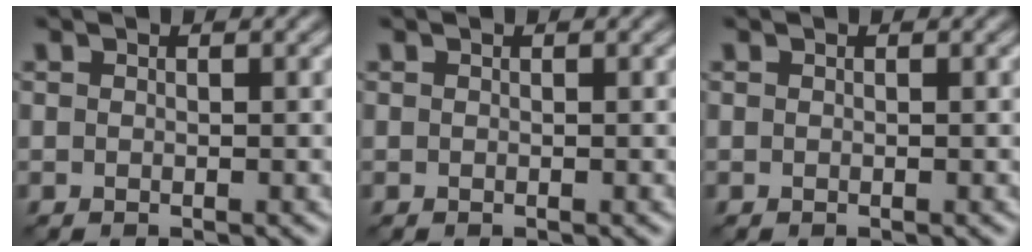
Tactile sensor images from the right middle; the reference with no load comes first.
{"total": 0.0}
{"total": 0.0}